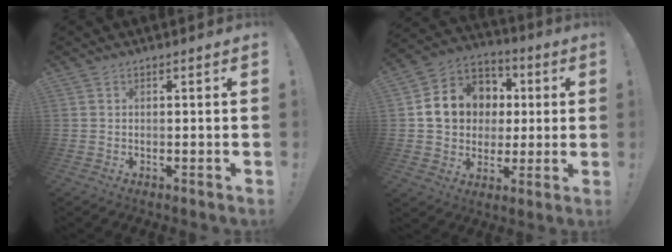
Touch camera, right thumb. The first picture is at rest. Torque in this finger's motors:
{"motor_torque": [0.11, 0.14, 0.62, -0.39, 0.01]}